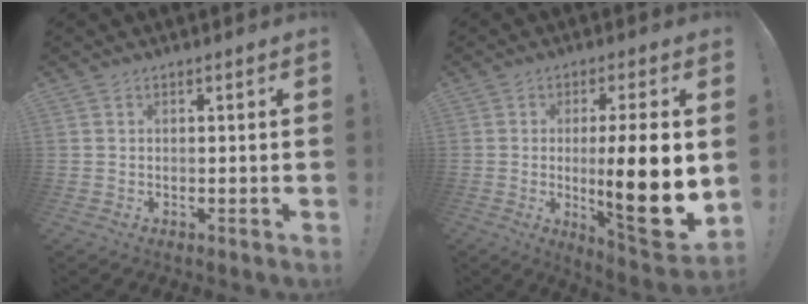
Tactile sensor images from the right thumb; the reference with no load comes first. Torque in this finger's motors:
{"motor_torque": [0.07, 1.43, 1.21, -0.79, 0.56]}